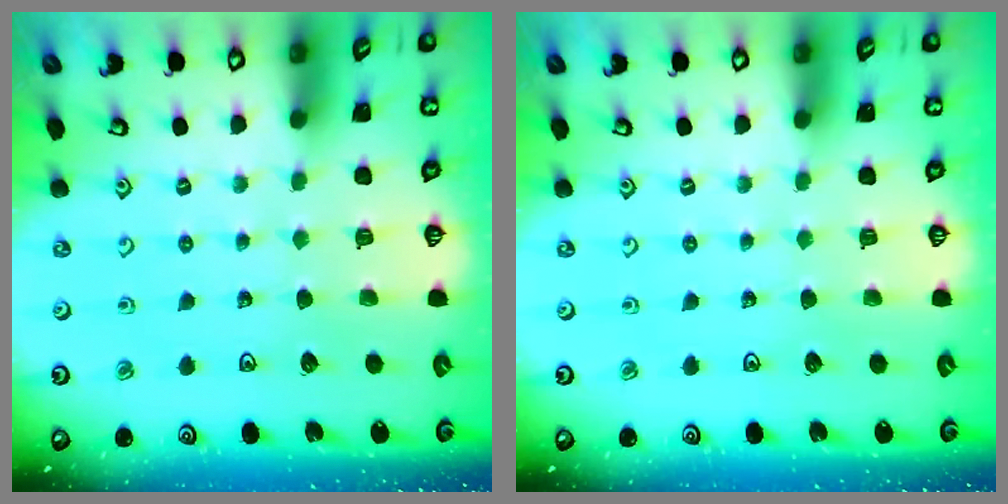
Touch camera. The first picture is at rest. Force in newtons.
{"total": 0.0}